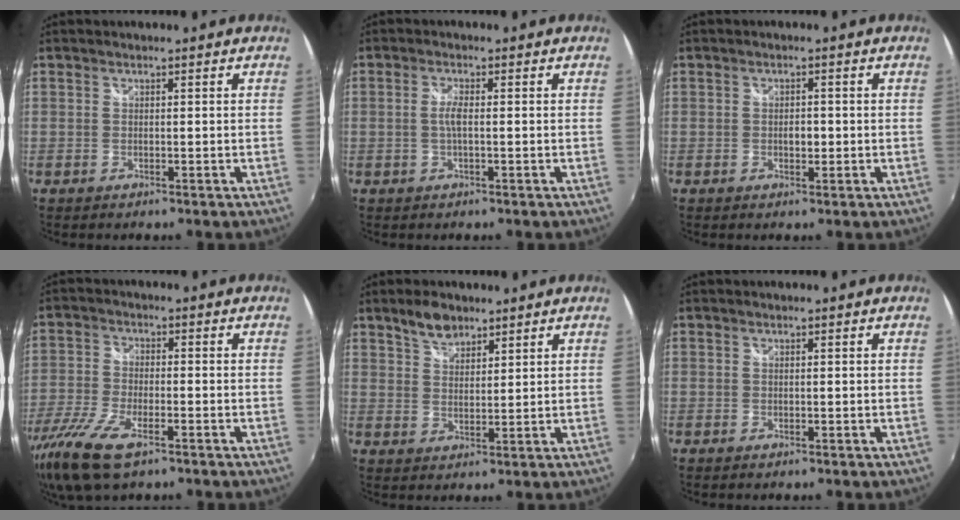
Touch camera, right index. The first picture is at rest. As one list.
[{"total": 2.3, "force": [-0.2, 0.3, 2.3], "torque": [-0.046, 0.000, -0.007]}, {"total": 1.8, "force": [-0.4, 1.2, 1.3], "torque": [-0.021, 0.000, -0.006]}, {"total": 12.2, "force": [-7.8, 4.2, 8.4], "torque": [-0.198, -0.034, -0.159]}, {"total": 5.1, "force": [3.9, 2.4, 2.2], "torque": [-0.034, 0.008, 0.072]}, {"total": 0.0}]